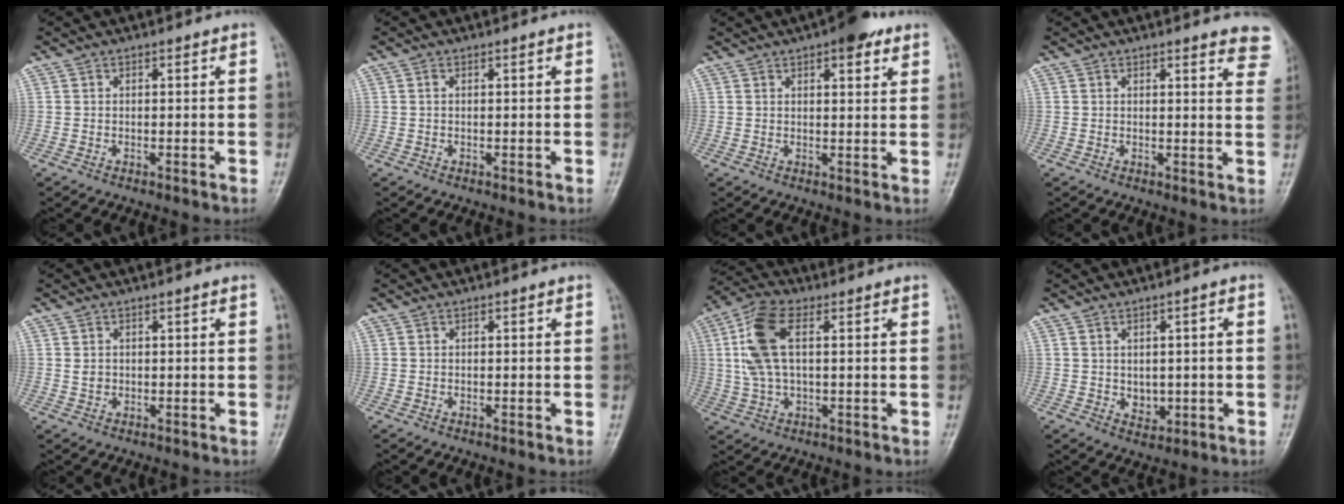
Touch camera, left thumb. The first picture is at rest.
{"total": 0.5, "force": [0.1, 0.2, 0.5], "torque": [-0.014, 0.009, 0.002]}
{"total": 6.7, "force": [3.9, 2.5, 4.8], "torque": [-0.045, -0.011, 0.046]}
{"total": 8.8, "force": [7.2, 2.4, 4.4], "torque": [-0.017, -0.030, 0.059]}
{"total": 1.2, "force": [0.3, 0.8, 0.8], "torque": [-0.012, 0.003, 0.012]}
{"total": 0.0}
{"total": 10.3, "force": [2.2, 4.8, 8.8], "torque": [-0.193, 0.020, 0.042]}
{"total": 4.2, "force": [-0.4, 3.0, 3.0], "torque": [-0.027, 0.006, 0.003]}